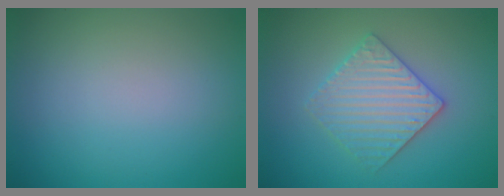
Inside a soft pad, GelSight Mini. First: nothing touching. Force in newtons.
{"total": 3.5, "press": 3.4, "slide": 0.7}